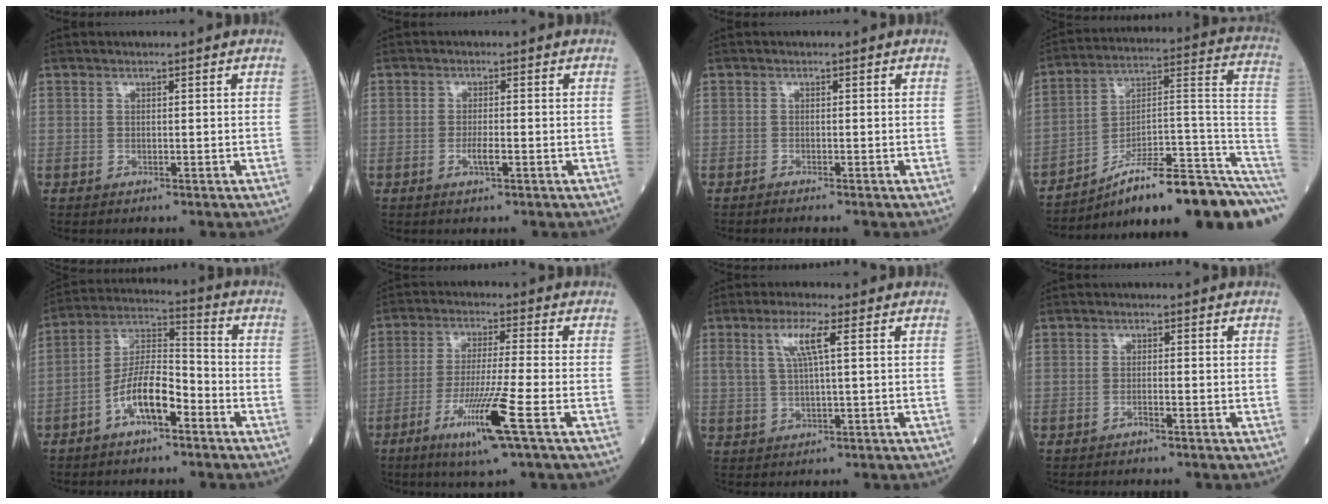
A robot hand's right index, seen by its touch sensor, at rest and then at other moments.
{"total": 2.1, "force": [-0.8, 0.3, 1.9], "torque": [-0.036, -0.001, -0.012]}
{"total": 1.1, "force": [-1.0, -0.2, 0.3], "torque": [-0.008, -0.002, -0.015]}
{"total": 21.5, "force": [-14.7, 2.3, 15.5], "torque": [-0.138, 0.055, -0.223]}
{"total": 9.7, "force": [-4.6, 3.1, 7.9], "torque": [-0.158, 0.018, -0.085]}
{"total": 10.5, "force": [-4.8, -1.0, 9.3], "torque": [-0.178, -0.024, -0.091]}
{"total": 4.9, "force": [1.7, 0.2, 4.6], "torque": [-0.098, 0.009, 0.035]}
{"total": 1.0, "force": [-0.7, -0.1, 0.7], "torque": [-0.014, 0.001, -0.015]}